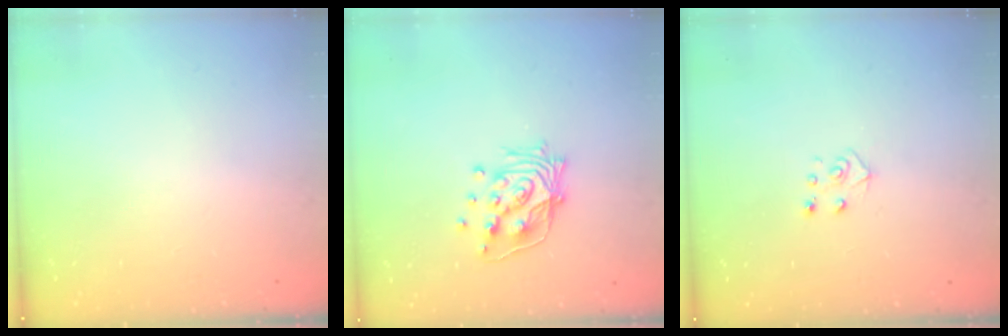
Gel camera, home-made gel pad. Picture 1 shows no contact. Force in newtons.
{"total": 14.4, "press": 14.4, "slide": 1.1}
{"total": 5.4, "press": 5.3, "slide": 0.4}